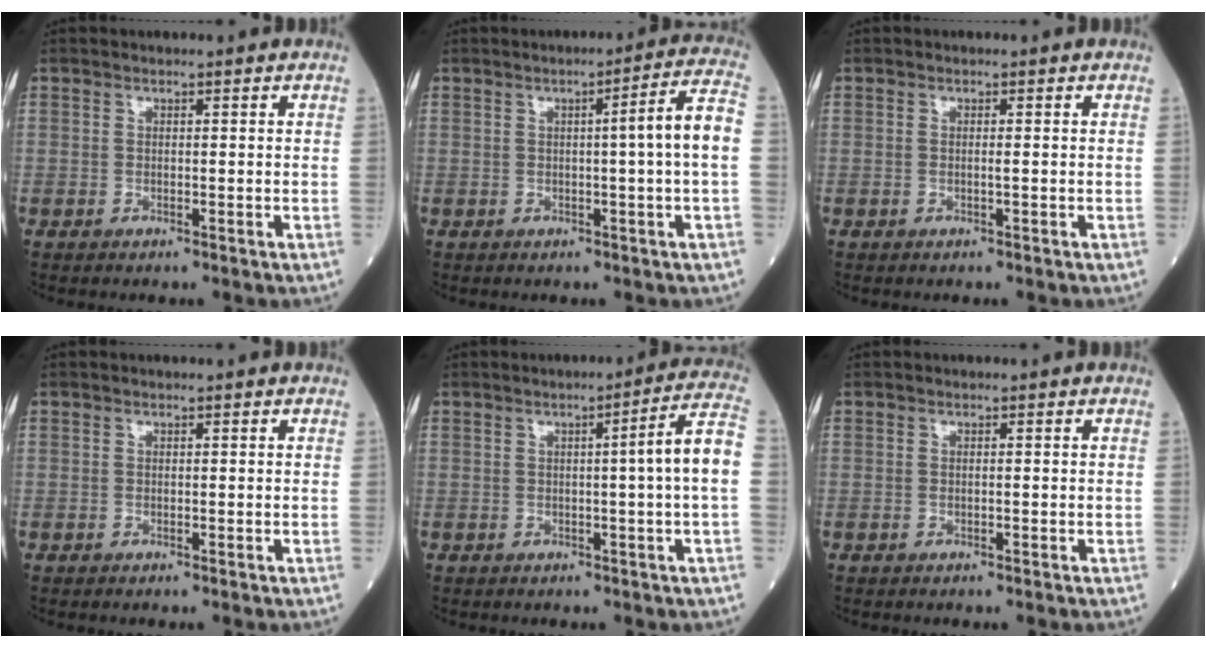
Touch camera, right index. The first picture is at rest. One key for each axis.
{"total": 6.9, "fx": 0.0, "fy": -1.3, "fz": 6.8, "tx": -0.092, "ty": 0.007, "tz": 0.001}
{"total": 0.5, "fx": -0.1, "fy": -0.2, "fz": 0.4, "tx": -0.008, "ty": 0.000, "tz": -0.004}
{"total": 0.0}
{"total": 7.3, "fx": 0.0, "fy": -1.5, "fz": 7.1, "tx": -0.093, "ty": 0.006, "tz": 0.000}
{"total": 0.0}